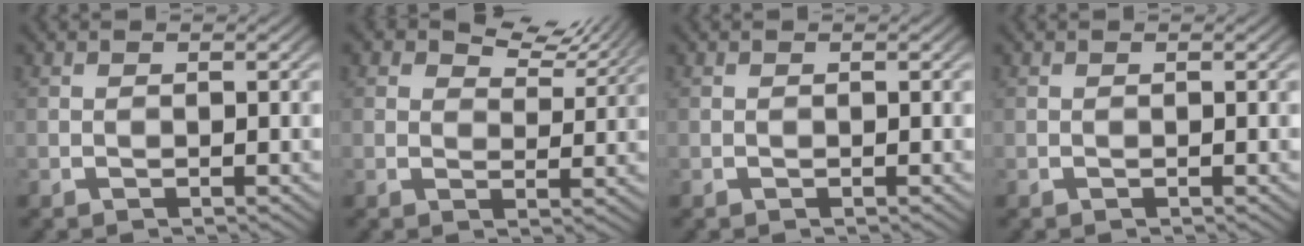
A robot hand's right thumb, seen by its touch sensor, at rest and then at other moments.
{"total": 4.6, "force": [3.5, 1.9, 2.2], "torque": [-0.021, 0.015, 0.047]}
{"total": 0.0}
{"total": 0.0}